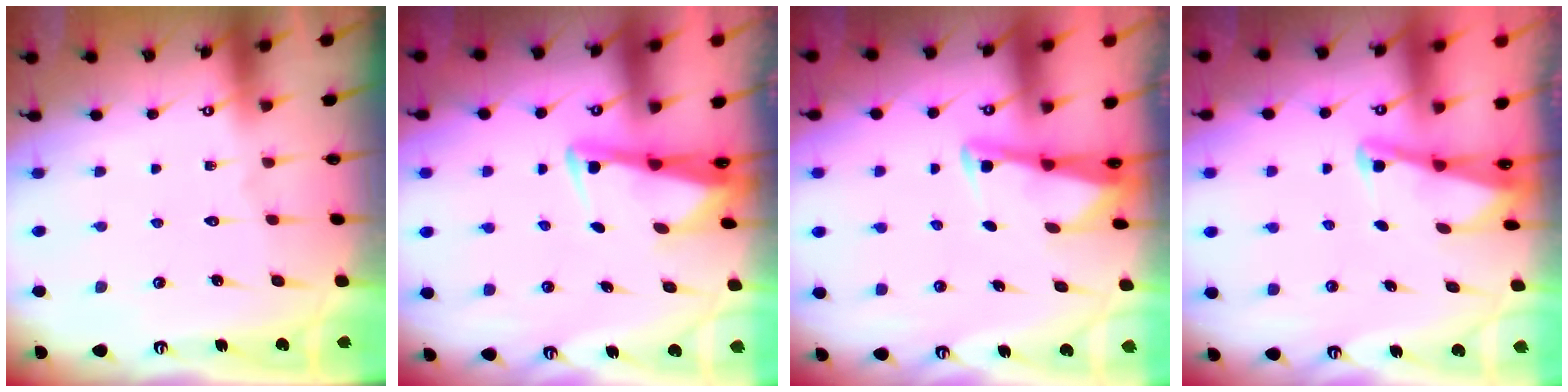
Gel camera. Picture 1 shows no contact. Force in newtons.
{"total": 2.9, "press": 2.8, "slide": 0.7}
{"total": 2.7, "press": 2.7, "slide": 0.1}
{"total": 2.2, "press": 2.2, "slide": 0.3}